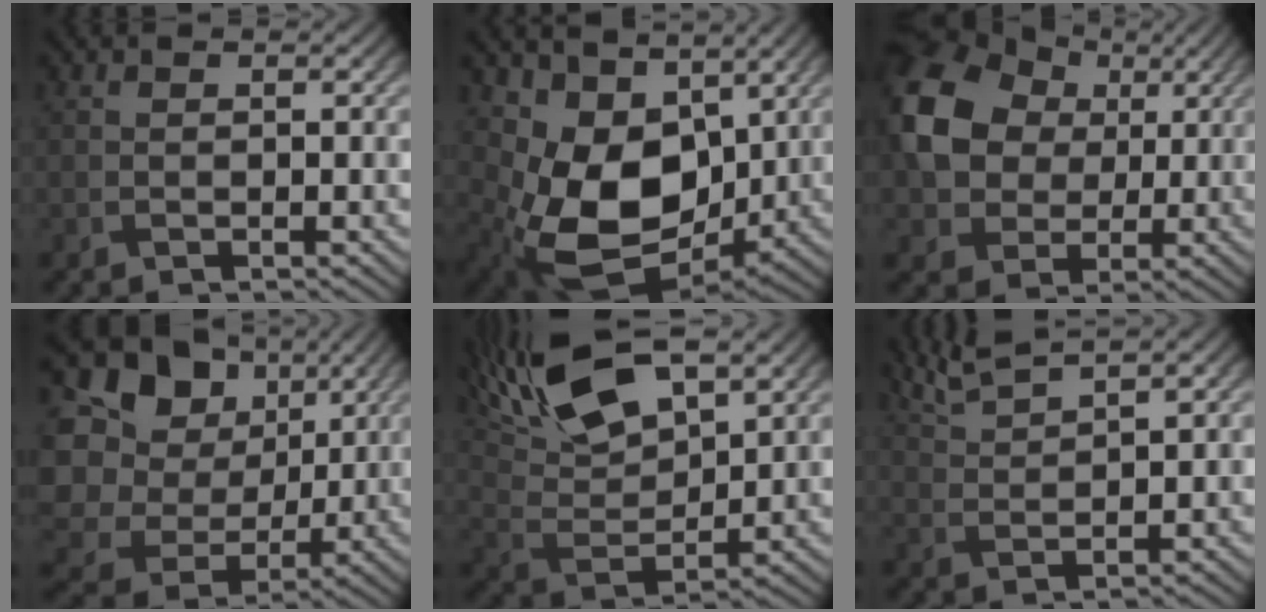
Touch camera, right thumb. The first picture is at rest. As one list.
[{"total": 11.3, "force": [1.9, 8.1, 7.7], "torque": [-0.177, -0.028, 0.035]}, {"total": 14.1, "force": [2.8, 11.2, 8.1], "torque": [-0.200, 0.006, 0.047]}, {"total": 18.5, "force": [2.9, 16.0, 8.8], "torque": [-0.274, 0.004, 0.068]}, {"total": 15.0, "force": [9.7, 5.6, 10.0], "torque": [-0.221, 0.022, 0.164]}, {"total": 4.9, "force": [4.0, 0.7, 2.8], "torque": [-0.059, 0.015, 0.084]}]